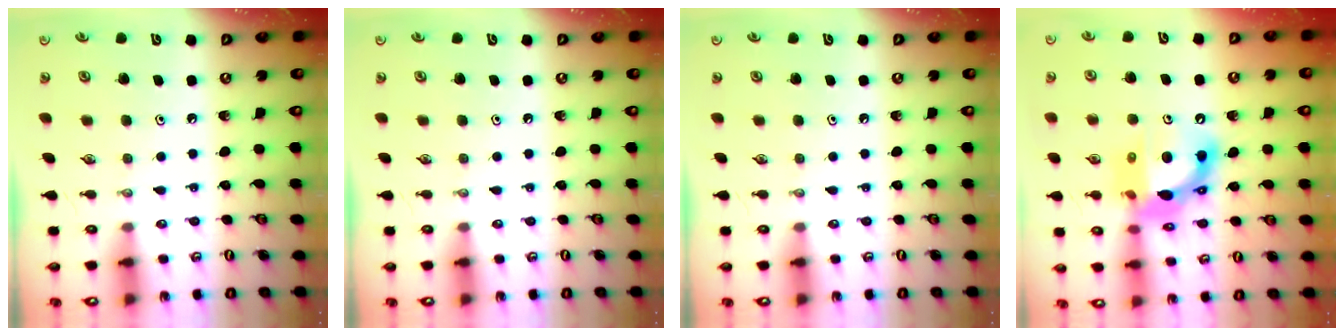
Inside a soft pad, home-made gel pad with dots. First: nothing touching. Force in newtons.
{"total": 0.0}
{"total": 0.0}
{"total": 13.8, "press": 13.7, "slide": 1.6}